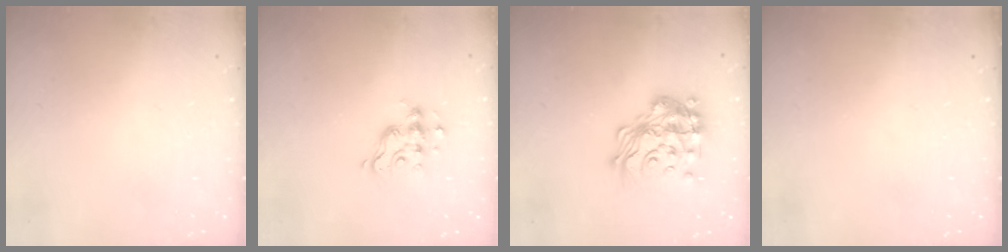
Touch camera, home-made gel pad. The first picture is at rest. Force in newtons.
{"total": 8.8, "press": 8.8, "slide": 0.7}
{"total": 22.2, "press": 22.1, "slide": 1.6}
{"total": 0.0}